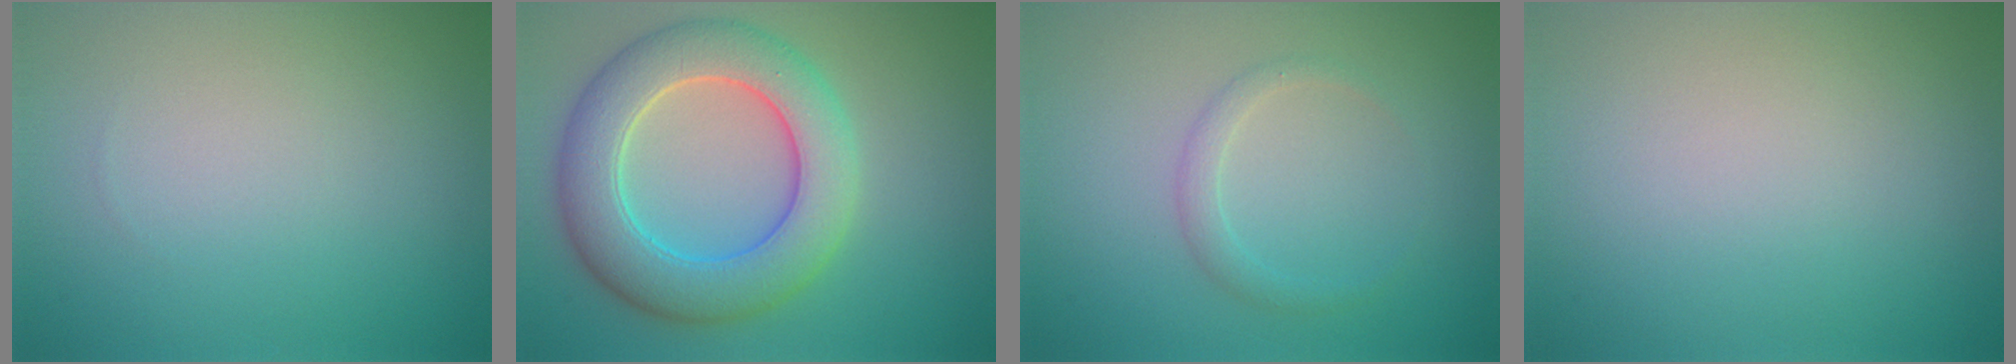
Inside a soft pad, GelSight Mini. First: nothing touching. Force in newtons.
{"total": 8.0, "press": 8.0, "slide": 0.4}
{"total": 1.4, "press": 1.4, "slide": 0.2}
{"total": 0.0}